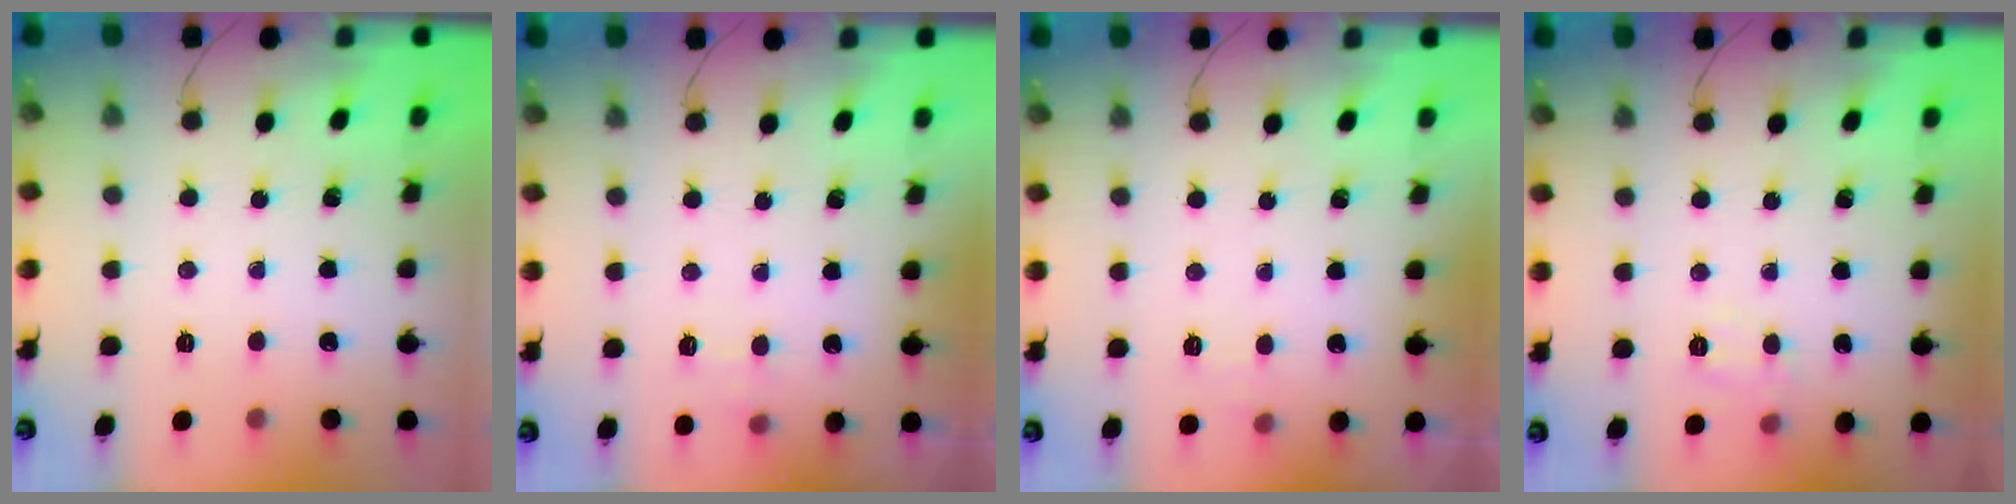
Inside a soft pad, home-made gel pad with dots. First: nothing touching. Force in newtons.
{"total": 7.2, "press": 7.0, "slide": 1.8}
{"total": 3.1, "press": 2.7, "slide": 1.6}
{"total": 6.5, "press": 6.3, "slide": 1.4}